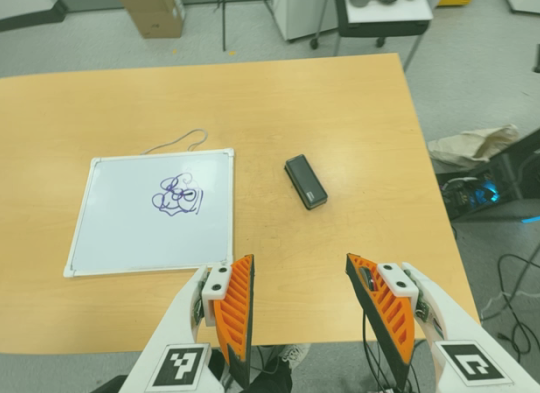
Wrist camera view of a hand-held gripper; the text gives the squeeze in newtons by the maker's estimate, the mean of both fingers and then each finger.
{"total": 0.0}